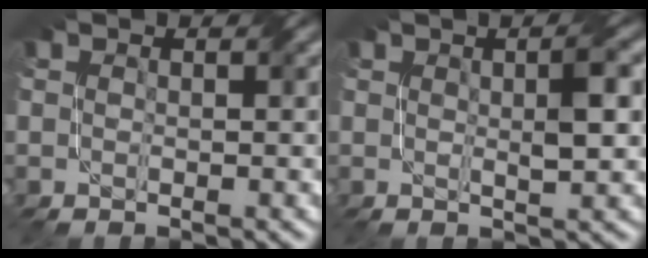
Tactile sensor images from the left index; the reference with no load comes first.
{"total": 3.1, "force": [0.7, 0.5, 3.0], "torque": [-0.044, 0.004, 0.012]}